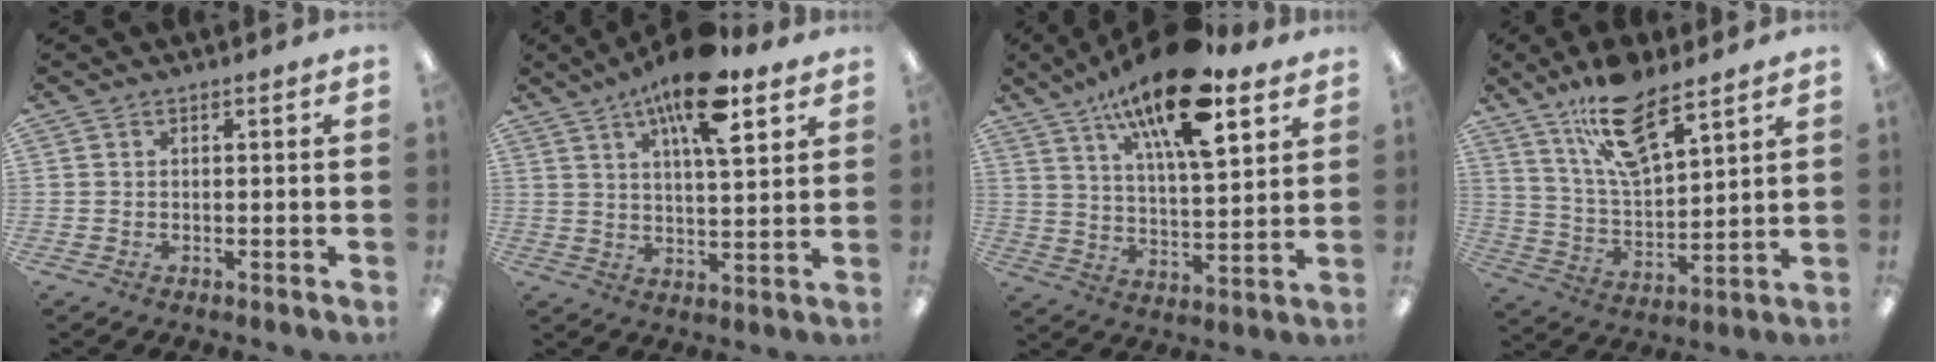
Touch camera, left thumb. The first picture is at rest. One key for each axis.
{"total": 15.4, "fx": 9.1, "fy": 5.5, "fz": 11.1, "tx": -0.166, "ty": -0.039, "tz": 0.147}
{"total": 20.5, "fx": 13.0, "fy": 6.9, "fz": 14.2, "tx": -0.233, "ty": -0.067, "tz": 0.212}
{"total": 16.4, "fx": 11.4, "fy": 6.1, "fz": 10.1, "tx": -0.183, "ty": -0.048, "tz": 0.198}